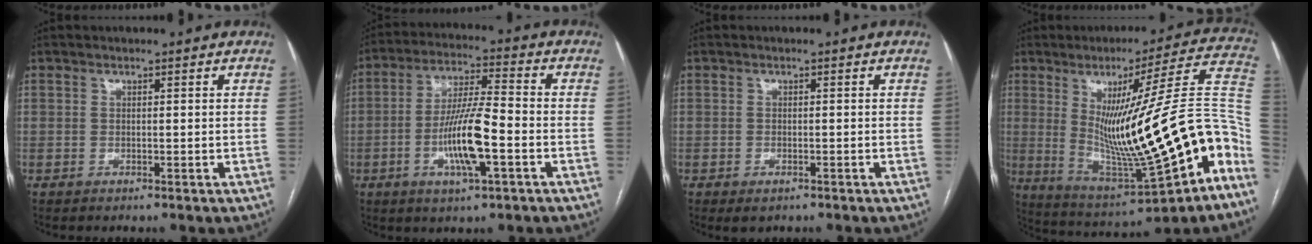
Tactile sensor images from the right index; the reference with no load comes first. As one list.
[{"total": 11.5, "force": [-3.5, 1.6, 10.8], "torque": [-0.209, -0.001, -0.064]}, {"total": 1.7, "force": [-1.0, 0.9, 1.0], "torque": [-0.012, 0.000, -0.007]}, {"total": 25.6, "force": [-5.0, 3.1, 24.9], "torque": [-0.338, 0.002, -0.062]}]